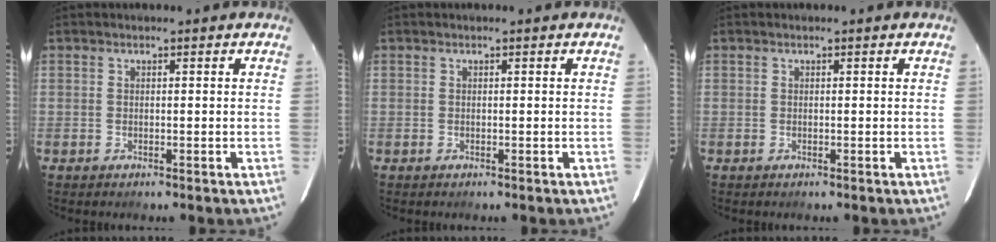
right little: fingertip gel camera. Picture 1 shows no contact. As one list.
[{"total": 0.0}, {"total": 0.0}]